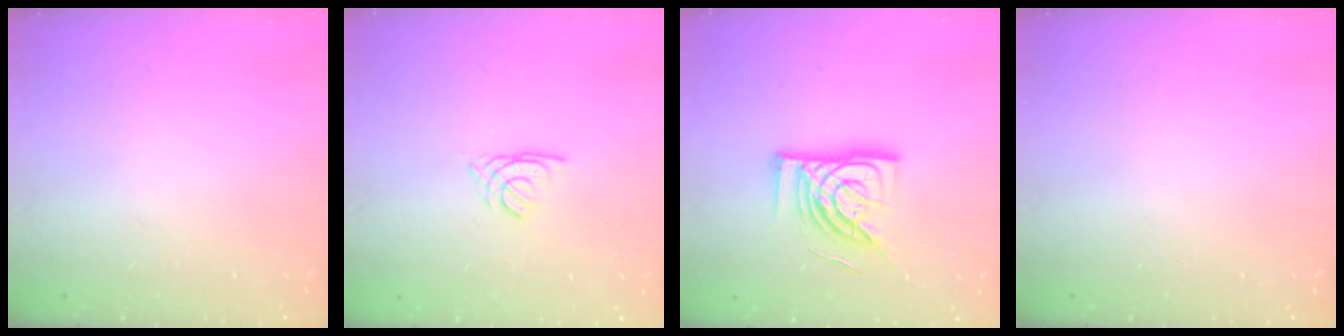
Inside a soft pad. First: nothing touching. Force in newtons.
{"total": 2.2, "press": 2.2, "slide": 0.0}
{"total": 15.0, "press": 15.0, "slide": 1.4}
{"total": 0.0}